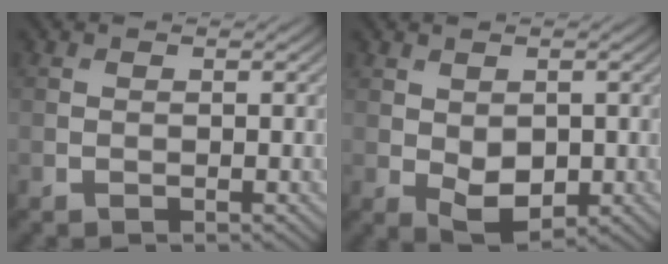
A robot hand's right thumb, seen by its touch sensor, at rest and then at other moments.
{"total": 4.2, "force": [-0.5, 2.6, 3.3], "torque": [-0.065, -0.010, 0.000]}